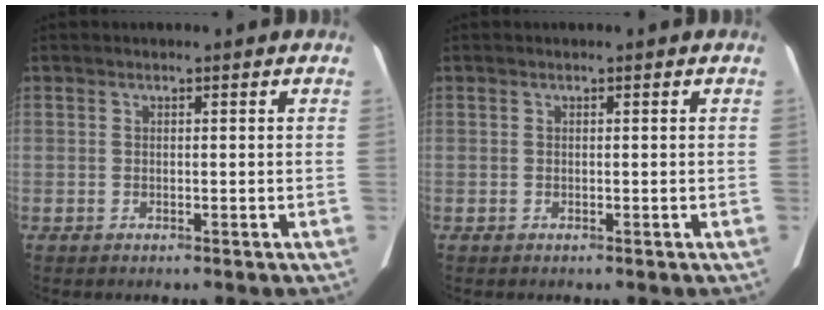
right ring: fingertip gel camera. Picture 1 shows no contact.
{"total": 0.0}